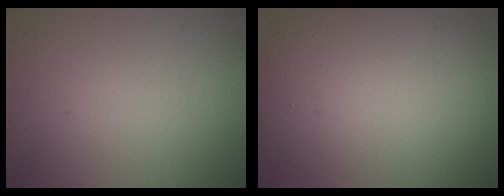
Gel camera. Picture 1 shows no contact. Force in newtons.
{"total": 14.6, "press": 14.6, "slide": 0.7}